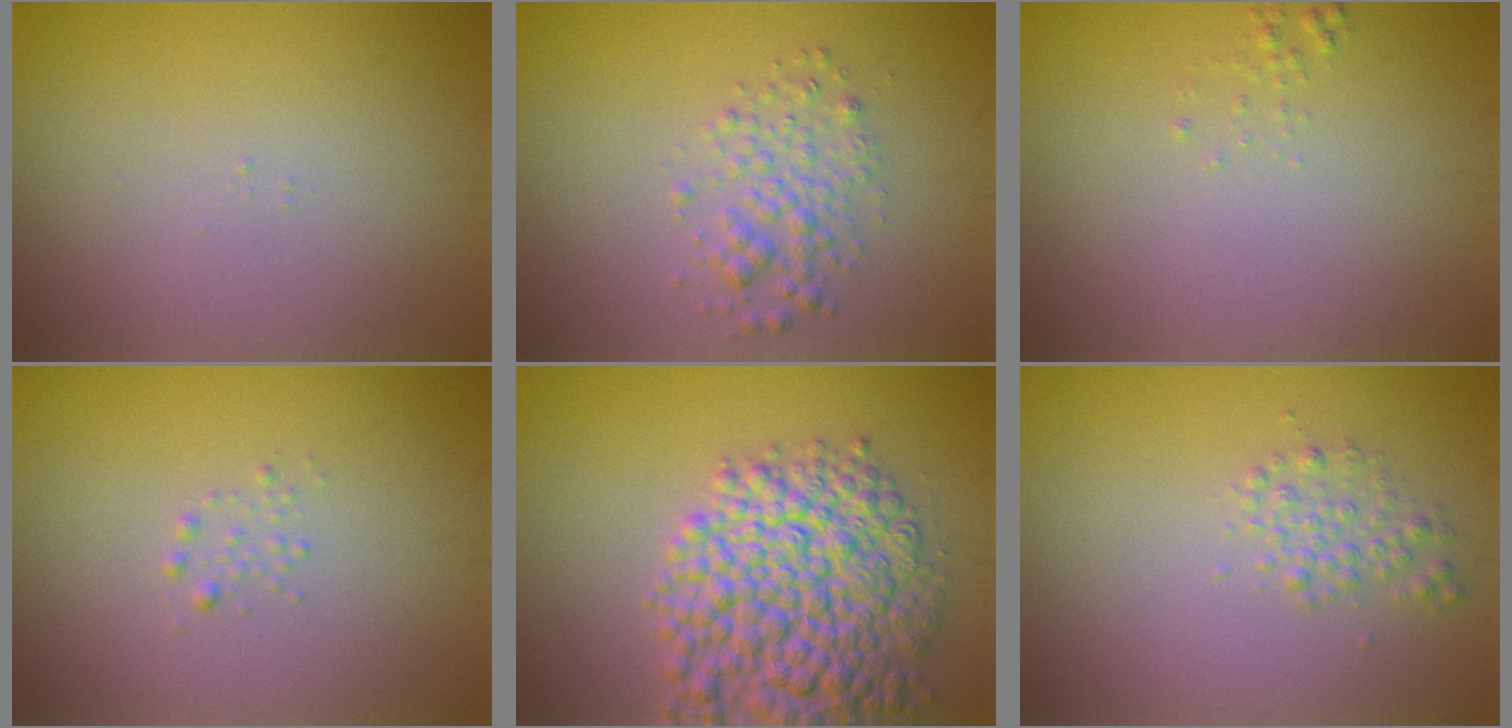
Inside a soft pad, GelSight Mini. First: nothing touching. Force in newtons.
{"total": 2.5, "press": 2.5, "slide": 0.1}
{"total": 0.5, "press": 0.5, "slide": 0.0}
{"total": 0.7, "press": 0.7, "slide": 0.0}
{"total": 9.7, "press": 9.7, "slide": 0.4}
{"total": 1.7, "press": 1.7, "slide": 0.0}